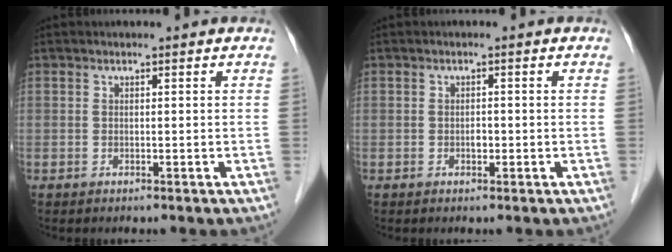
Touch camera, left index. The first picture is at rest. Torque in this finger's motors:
{"motor_torque": [0.03, 0.01, -0.05, 0.00]}